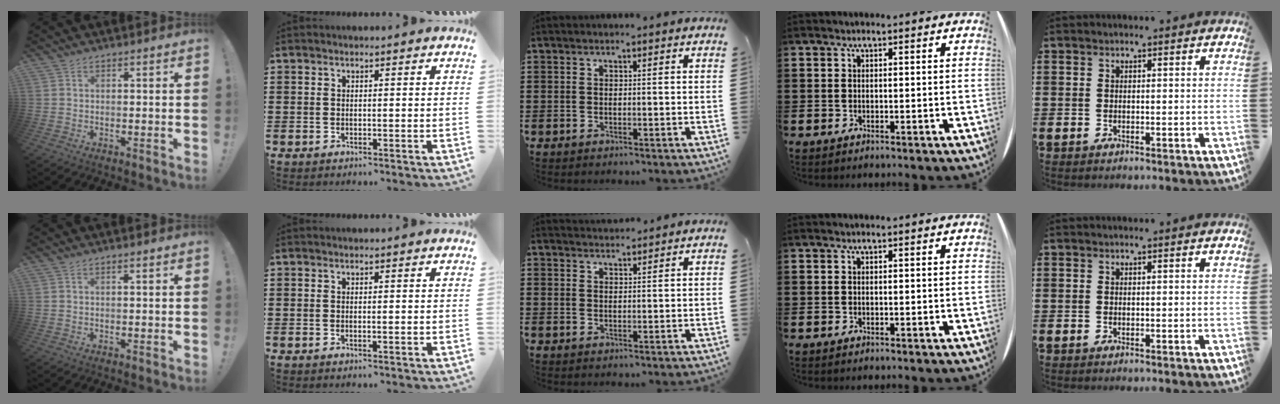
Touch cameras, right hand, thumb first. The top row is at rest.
{"thumb": {"total": 1.0, "force": [0.5, 0.0, 0.8], "torque": [-0.010, -0.003, 0.007]}, "index": {"total": 0.5, "force": [0.0, 0.0, 0.5], "torque": [-0.009, -0.002, 0.001]}, "middle": {"total": 1.8, "force": [1.8, 0.2, 0.0], "torque": [-0.004, 0.004, 0.034]}}